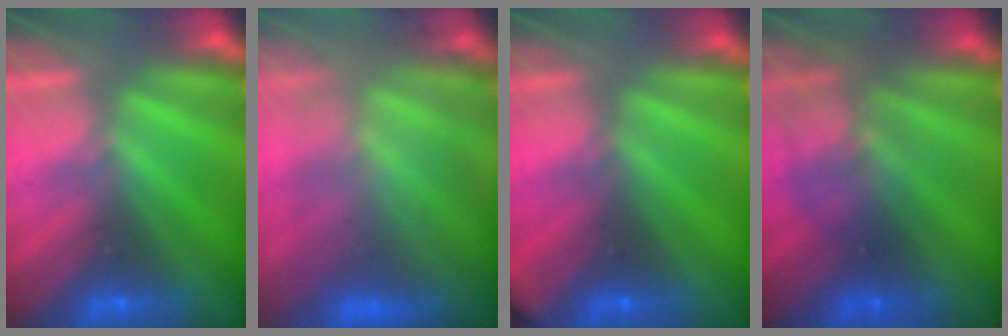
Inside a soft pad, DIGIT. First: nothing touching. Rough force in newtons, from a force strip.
{"total": 10.8}
{"total": 2.2}
{"total": 2.2}